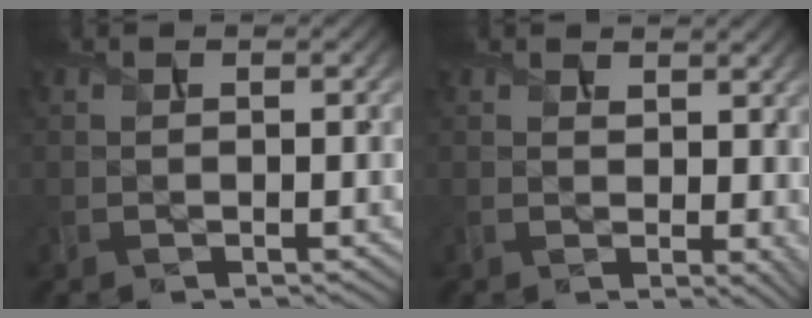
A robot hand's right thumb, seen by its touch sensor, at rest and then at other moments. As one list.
[{"total": 3.1, "force": [1.6, 1.4, 2.2], "torque": [-0.032, -0.003, 0.032]}]